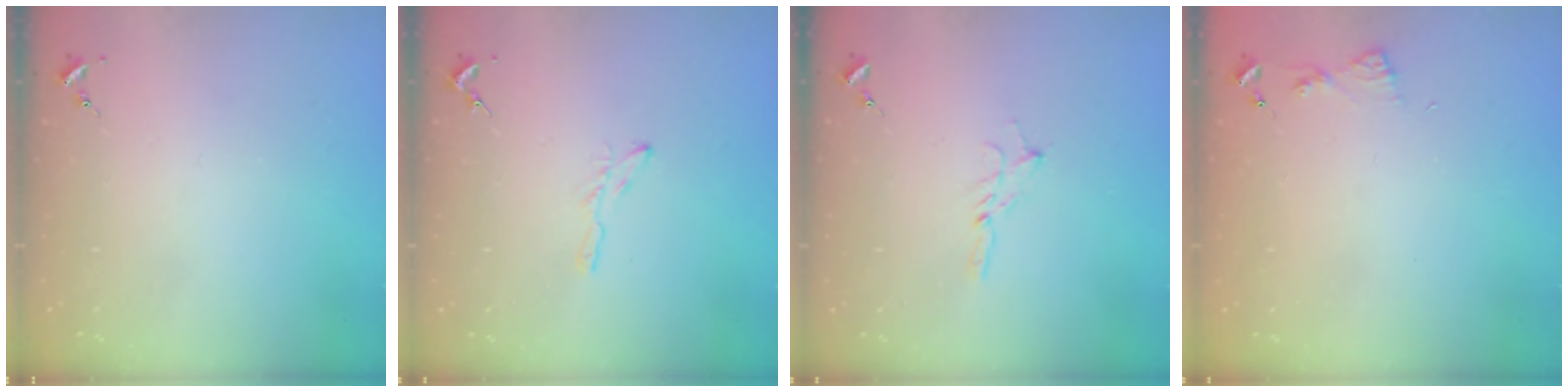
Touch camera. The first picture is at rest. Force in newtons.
{"total": 3.5, "press": 3.5, "slide": 0.4}
{"total": 2.9, "press": 2.9, "slide": 0.2}
{"total": 4.8, "press": 4.8, "slide": 0.4}